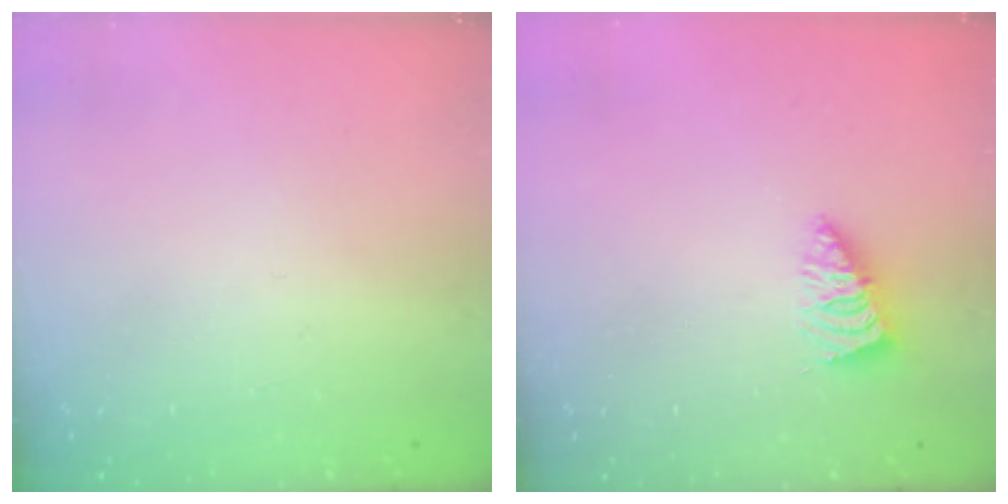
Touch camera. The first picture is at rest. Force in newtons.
{"total": 1.9, "press": 1.9, "slide": 0.2}